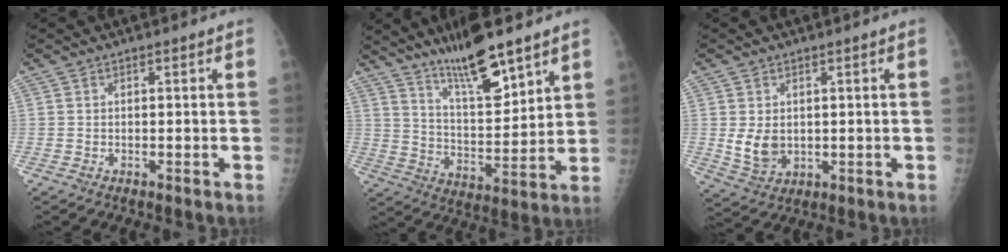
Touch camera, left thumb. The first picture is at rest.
{"total": 14.1, "force": [10.3, 3.2, 9.1], "torque": [-0.137, -0.069, 0.188]}
{"total": 5.6, "force": [0.5, 4.2, 3.7], "torque": [-0.051, -0.014, 0.024]}